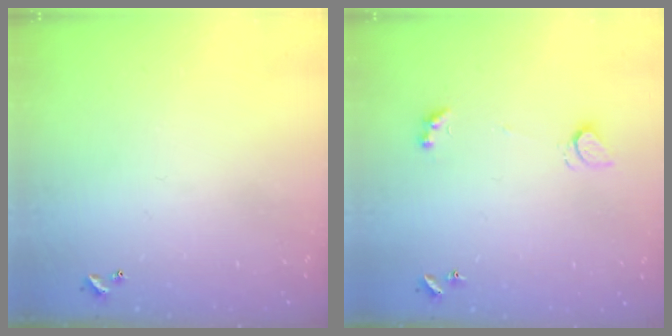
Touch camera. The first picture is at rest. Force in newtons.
{"total": 1.4, "press": 1.2, "slide": 0.6}